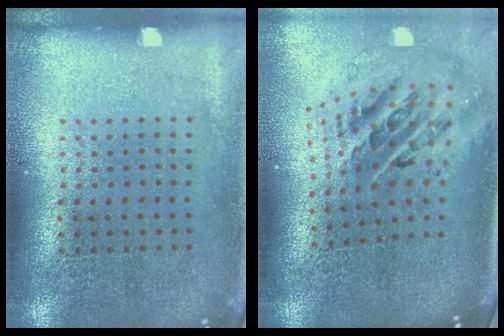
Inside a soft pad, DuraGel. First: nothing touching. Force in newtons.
{"total": 2.4, "press": 1.6, "slide": 1.7}